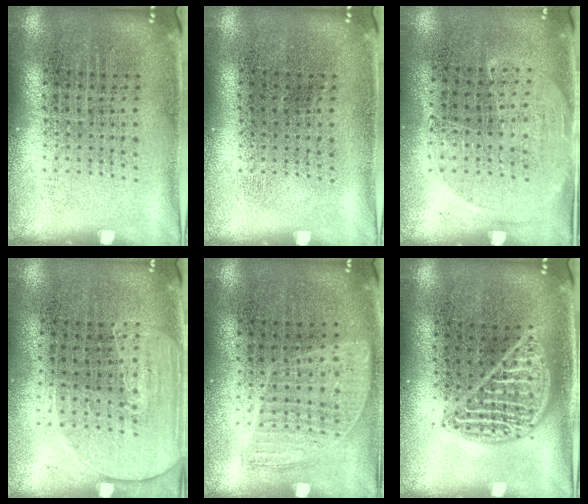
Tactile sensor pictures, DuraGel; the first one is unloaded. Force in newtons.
{"total": 0.0}
{"total": 1.4, "press": 1.2, "slide": 0.8}
{"total": 1.6, "press": 1.4, "slide": 0.8}
{"total": 0.9, "press": 0.8, "slide": 0.4}
{"total": 2.3, "press": 2.3, "slide": 0.3}